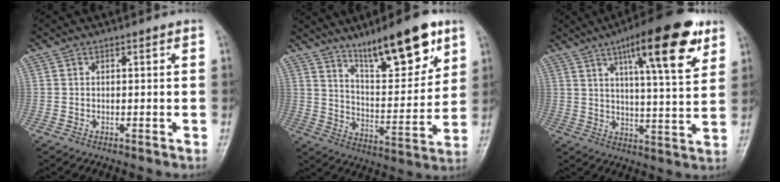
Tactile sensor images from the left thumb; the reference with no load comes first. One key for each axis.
{"total": 16.6, "fx": 10.9, "fy": 4.8, "fz": 11.6, "tx": -0.148, "ty": -0.064, "tz": 0.185}
{"total": 18.0, "fx": 9.4, "fy": 4.5, "fz": 14.6, "tx": -0.197, "ty": -0.031, "tz": 0.139}